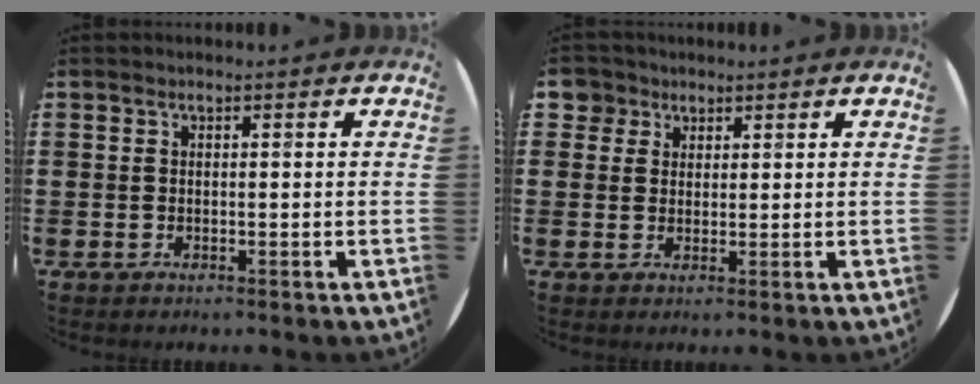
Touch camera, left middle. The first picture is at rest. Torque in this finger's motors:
{"motor_torque": [0.27, -0.21, -0.02, 0.01]}